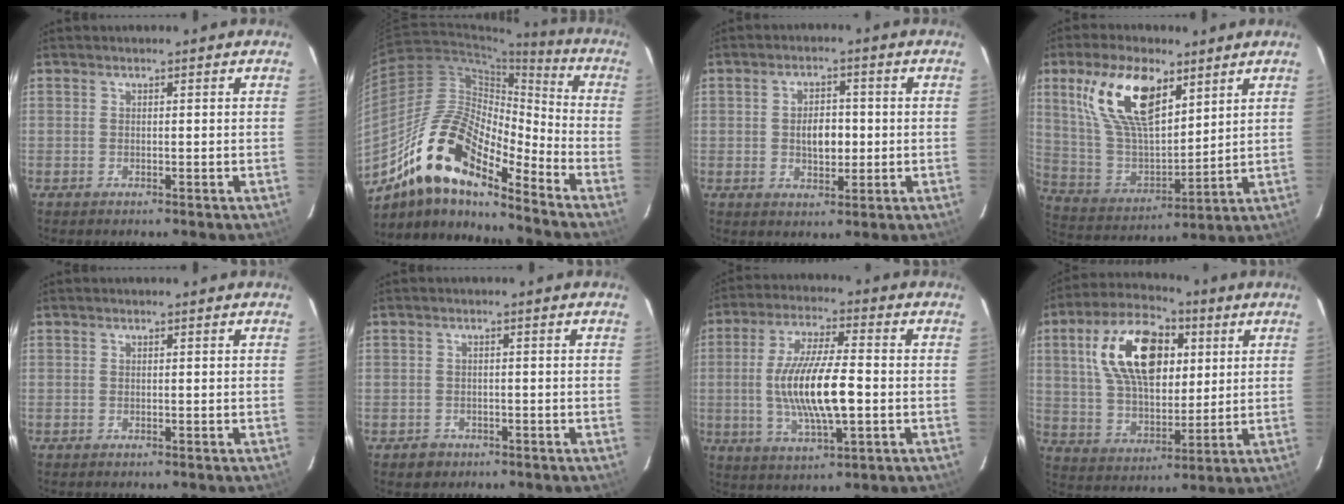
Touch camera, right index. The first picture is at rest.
{"total": 18.2, "force": [-12.7, 5.7, 11.7], "torque": [-0.201, -0.002, -0.253]}
{"total": 5.5, "force": [-0.3, 3.3, 4.4], "torque": [-0.077, 0.005, 0.000]}
{"total": 18.0, "force": [9.2, 8.3, 13.0], "torque": [-0.255, 0.013, 0.189]}
{"total": 0.0}
{"total": 2.5, "force": [-1.3, 2.1, 0.4], "torque": [-0.013, 0.003, -0.015]}
{"total": 14.3, "force": [-1.5, 3.7, 13.7], "torque": [-0.266, -0.006, -0.024]}
{"total": 18.9, "force": [5.8, 10.8, 14.3], "torque": [-0.266, 0.030, 0.110]}